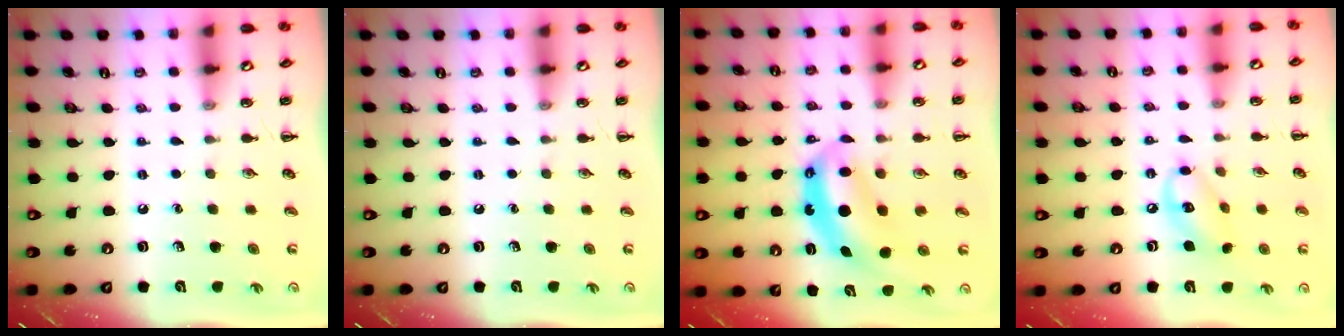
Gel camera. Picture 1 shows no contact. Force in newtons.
{"total": 0.0}
{"total": 6.8, "press": 6.7, "slide": 1.1}
{"total": 10.2, "press": 10.0, "slide": 1.8}